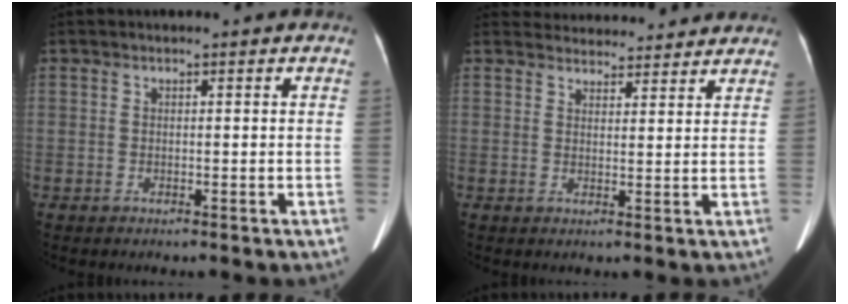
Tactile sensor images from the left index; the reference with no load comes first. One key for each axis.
{"total": 10.0, "fx": 9.6, "fy": 2.5, "fz": 1.2, "tx": -0.003, "ty": 0.026, "tz": 0.114}